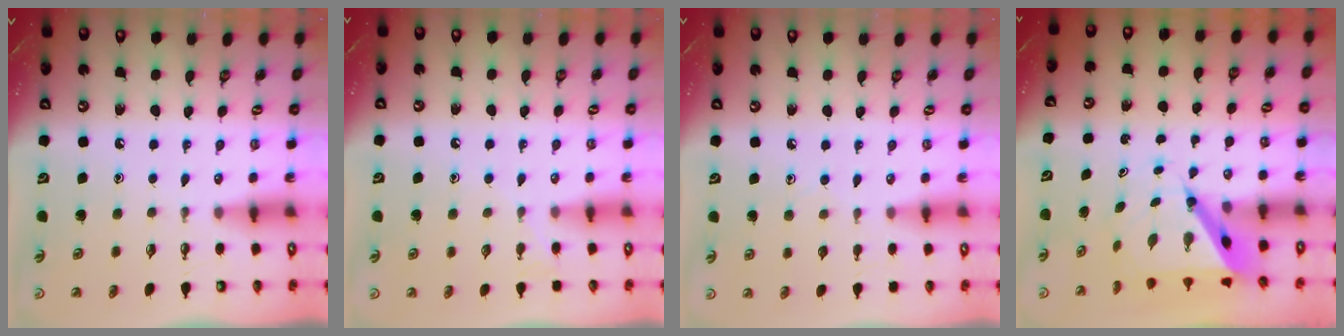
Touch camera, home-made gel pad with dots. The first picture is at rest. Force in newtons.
{"total": 5.2, "press": 5.2, "slide": 0.5}
{"total": 4.6, "press": 4.6, "slide": 0.5}
{"total": 7.1, "press": 7.1, "slide": 0.7}